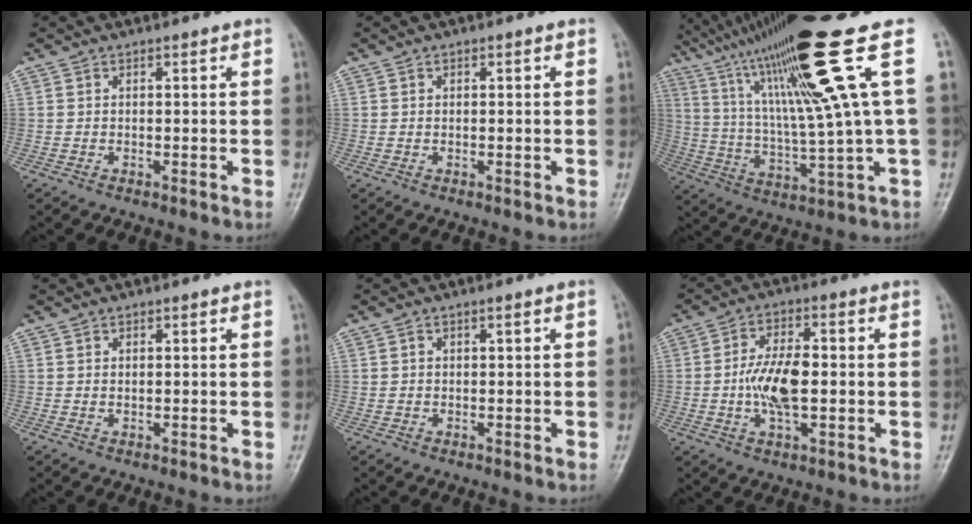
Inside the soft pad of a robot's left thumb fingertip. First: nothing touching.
{"total": 0.0}
{"total": 21.7, "force": [9.9, 0.1, 19.3], "torque": [-0.332, -0.019, 0.170]}
{"total": 0.9, "force": [0.2, 0.5, 0.7], "torque": [-0.015, 0.002, 0.008]}
{"total": 1.1, "force": [0.1, 0.7, 0.9], "torque": [-0.015, 0.011, 0.004]}
{"total": 9.8, "force": [-0.8, 4.5, 8.7], "torque": [-0.167, 0.008, -0.016]}